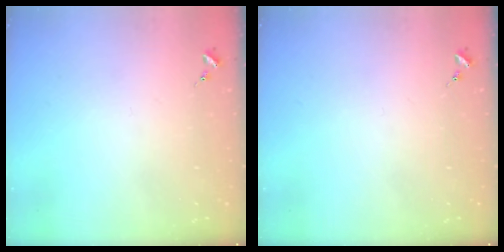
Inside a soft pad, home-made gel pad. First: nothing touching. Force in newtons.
{"total": 0.0}